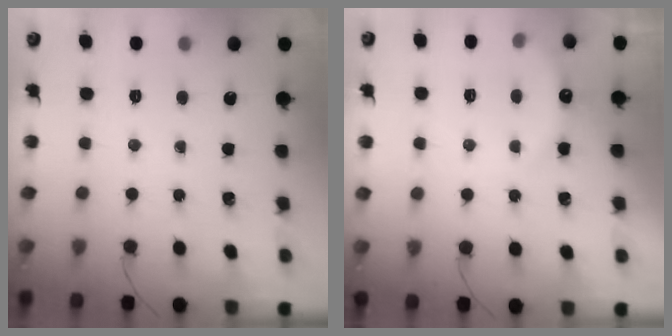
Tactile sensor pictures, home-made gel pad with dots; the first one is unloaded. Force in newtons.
{"total": 6.5, "press": 6.3, "slide": 1.4}